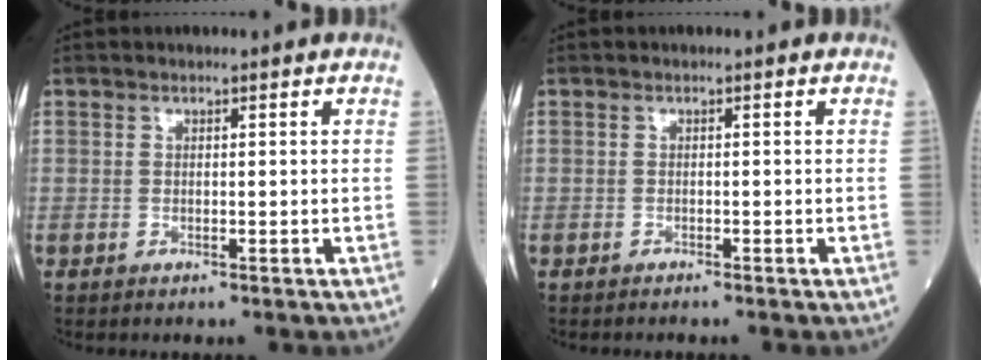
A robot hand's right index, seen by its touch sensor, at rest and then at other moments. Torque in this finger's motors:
{"motor_torque": [-0.05, -0.01, 0.04, -0.01]}